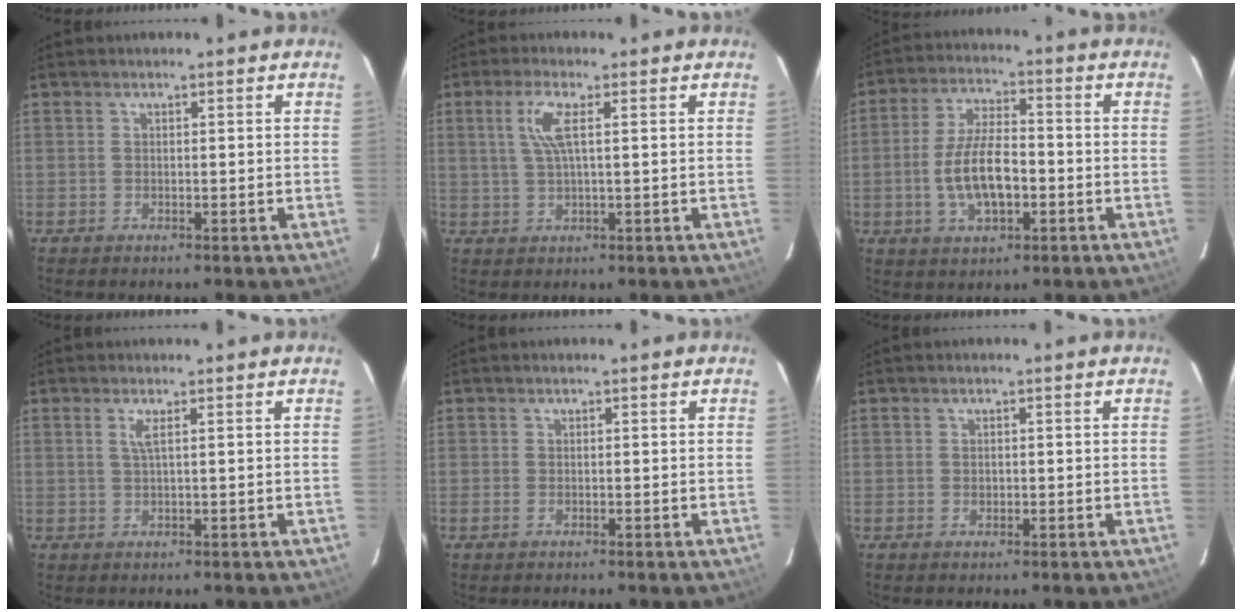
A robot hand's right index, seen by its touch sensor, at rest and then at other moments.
{"total": 4.9, "force": [1.3, 0.6, 4.7], "torque": [-0.096, 0.002, 0.029]}
{"total": 10.5, "force": [-2.5, 4.4, 9.2], "torque": [-0.186, 0.001, -0.039]}
{"total": 1.6, "force": [0.5, -0.2, 1.5], "torque": [-0.031, -0.001, 0.010]}
{"total": 0.5, "force": [-0.2, 0.3, 0.4], "torque": [-0.008, -0.001, -0.005]}
{"total": 0.8, "force": [-0.1, 0.7, 0.4], "torque": [-0.005, 0.000, 0.000]}